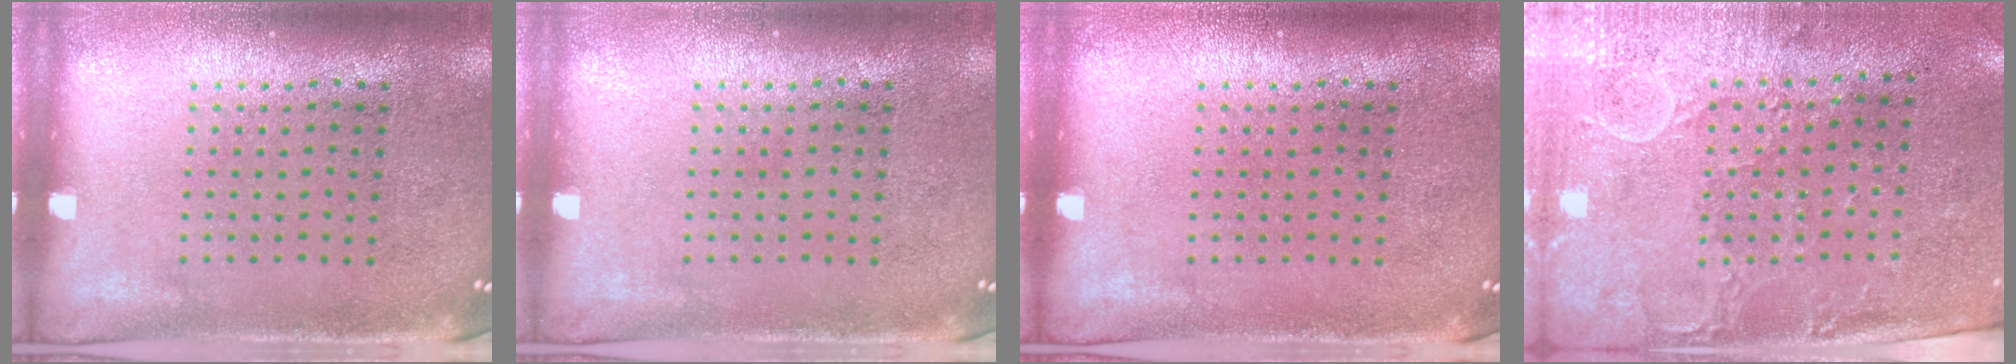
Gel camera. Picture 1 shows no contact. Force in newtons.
{"total": 0.0}
{"total": 0.0}
{"total": 2.9, "press": 2.4, "slide": 1.7}